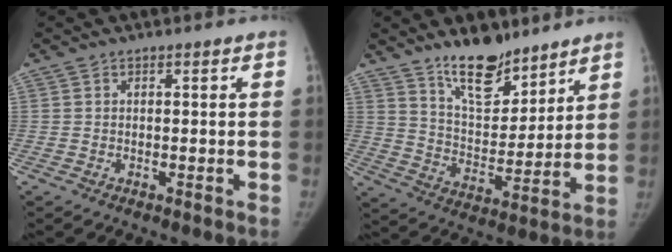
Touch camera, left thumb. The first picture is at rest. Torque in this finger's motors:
{"motor_torque": [0.82, -0.24, 1.29, -1.30, 0.26]}